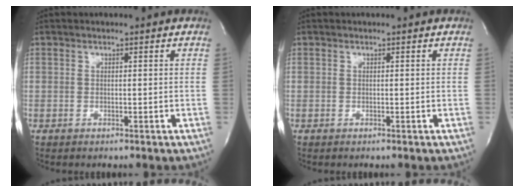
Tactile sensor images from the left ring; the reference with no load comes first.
{"total": 0.0}